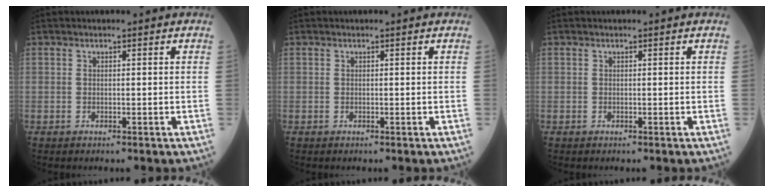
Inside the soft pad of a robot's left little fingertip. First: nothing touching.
{"total": 0.0}
{"total": 0.0}